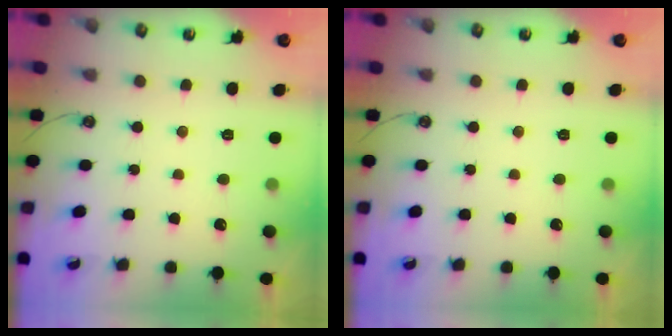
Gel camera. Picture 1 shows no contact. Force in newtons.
{"total": 0.0}